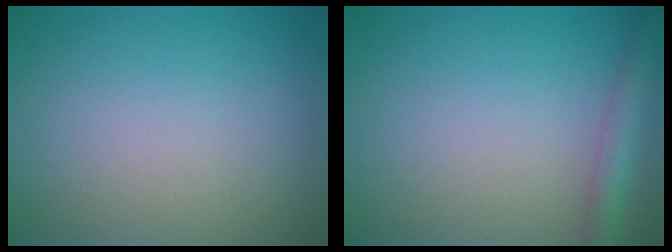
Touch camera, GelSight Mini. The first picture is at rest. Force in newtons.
{"total": 2.9, "press": 2.9, "slide": 0.1}